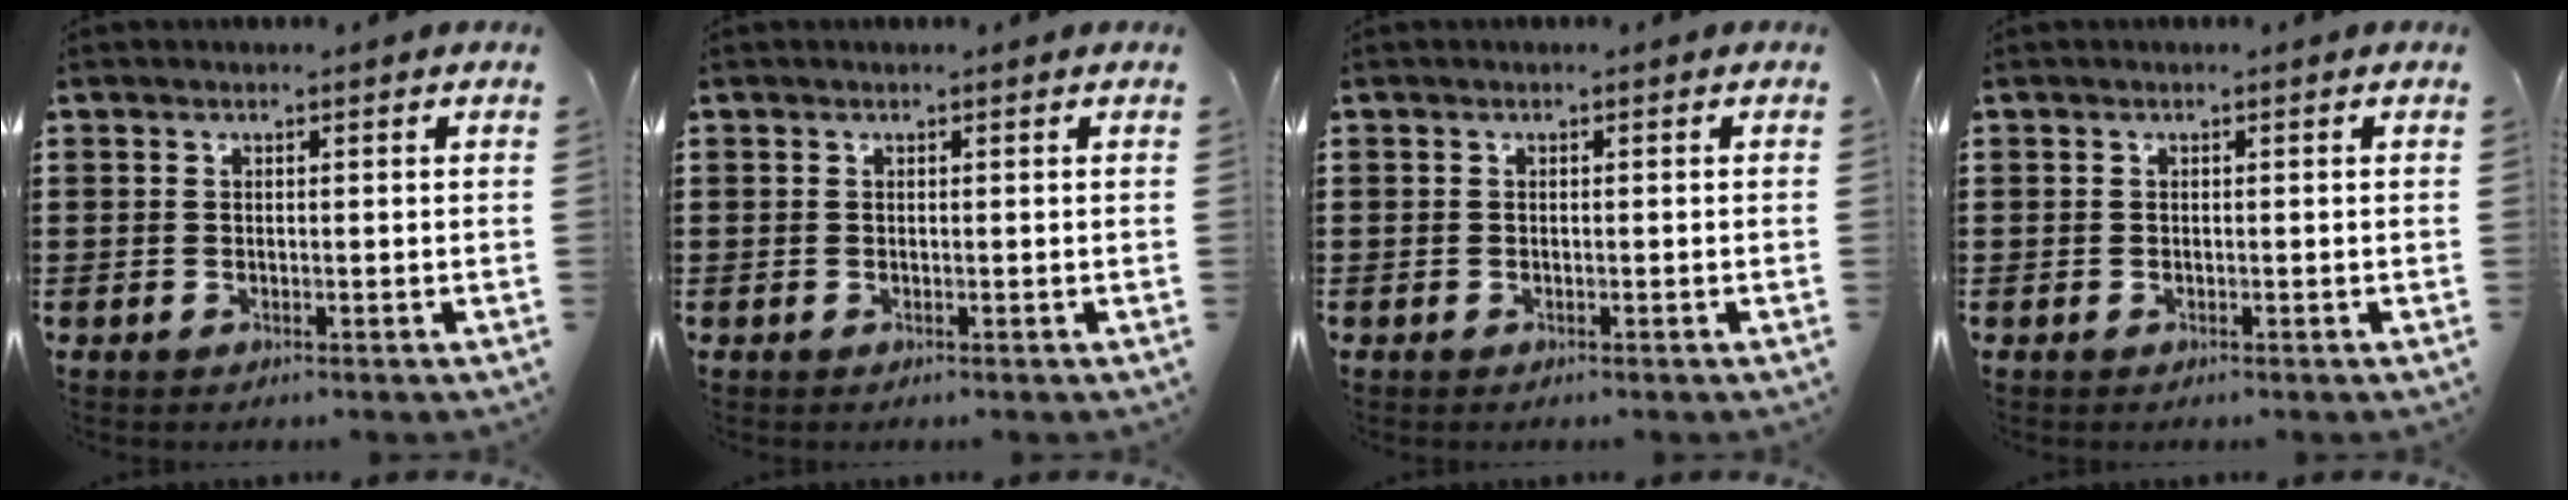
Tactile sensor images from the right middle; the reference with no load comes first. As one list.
[{"total": 0.0}, {"total": 0.0}, {"total": 0.0}]